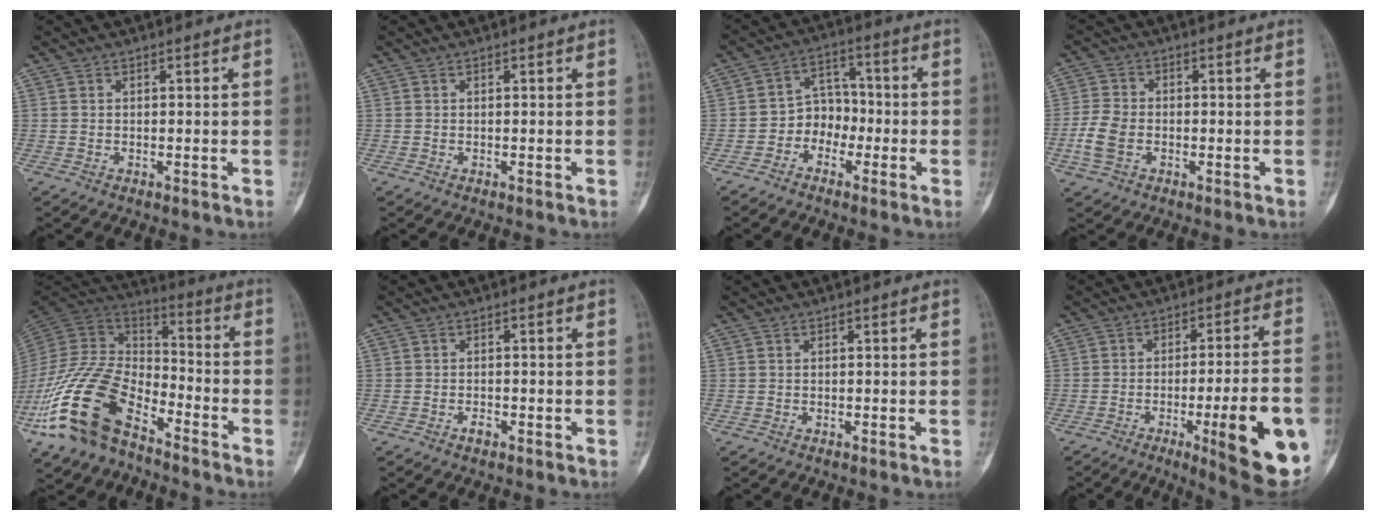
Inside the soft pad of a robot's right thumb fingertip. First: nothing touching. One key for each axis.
{"total": 0.0}
{"total": 6.5, "fx": -2.6, "fy": 5.3, "fz": 2.8, "tx": -0.009, "ty": 0.037, "tz": -0.058}
{"total": 6.1, "fx": -1.7, "fy": 4.3, "fz": 4.0, "tx": -0.091, "ty": 0.011, "tz": -0.037}
{"total": 20.9, "fx": -11.9, "fy": 10.9, "fz": 13.3, "tx": -0.253, "ty": 0.066, "tz": -0.226}
{"total": 1.5, "fx": -0.8, "fy": 0.8, "fz": 0.9, "tx": -0.015, "ty": 0.004, "tz": -0.014}
{"total": 0.0}
{"total": 15.8, "fx": -5.2, "fy": 3.1, "fz": 14.6, "tx": -0.155, "ty": 0.004, "tz": -0.057}